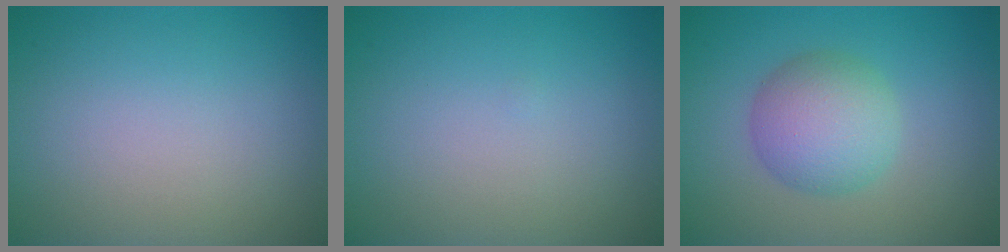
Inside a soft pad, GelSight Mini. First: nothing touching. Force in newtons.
{"total": 0.0}
{"total": 4.8, "press": 4.8, "slide": 0.1}